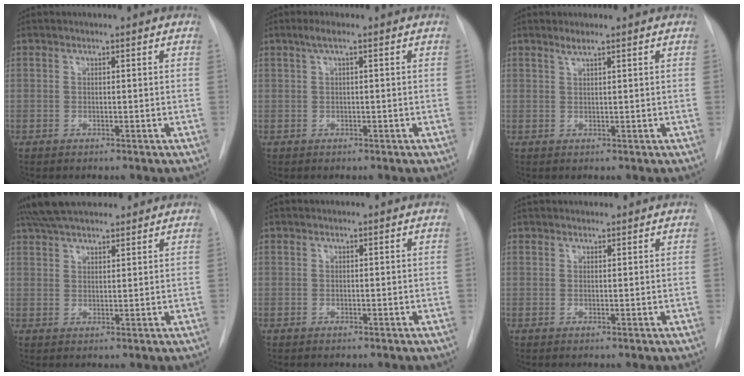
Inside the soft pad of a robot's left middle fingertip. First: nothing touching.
{"total": 1.7, "force": [0.7, 0.0, 1.5], "torque": [-0.037, 0.011, 0.013]}
{"total": 1.2, "force": [0.9, -0.2, 0.8], "torque": [-0.018, 0.000, 0.019]}
{"total": 9.3, "force": [7.8, 2.5, 4.3], "torque": [-0.067, 0.034, 0.133]}
{"total": 0.0}
{"total": 3.5, "force": [3.3, 0.9, 0.9], "torque": [-0.008, 0.034, 0.049]}